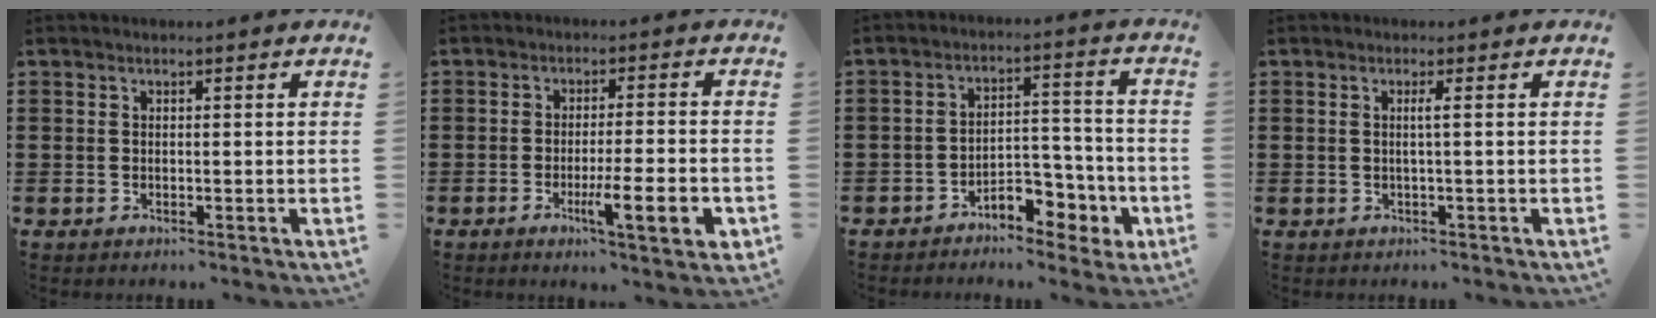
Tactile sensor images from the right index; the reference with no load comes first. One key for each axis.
{"total": 8.8, "fx": -3.0, "fy": 1.5, "fz": 8.1, "tx": -0.129, "ty": -0.010, "tz": -0.050}
{"total": 6.1, "fx": -4.2, "fy": 3.4, "fz": 2.8, "tx": -0.039, "ty": 0.018, "tz": -0.079}
{"total": 1.4, "fx": 0.0, "fy": -0.4, "fz": 1.3, "tx": -0.025, "ty": -0.003, "tz": -0.004}